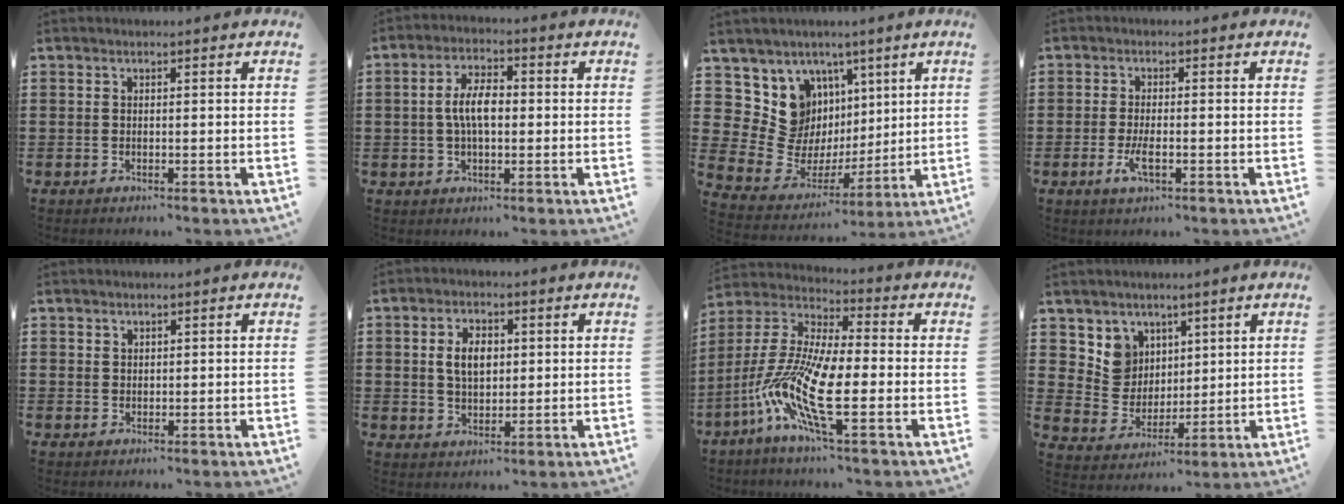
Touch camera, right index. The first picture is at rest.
{"total": 6.0, "force": [-0.1, 2.7, 5.3], "torque": [-0.106, 0.006, -0.006]}
{"total": 11.1, "force": [3.4, 10.3, 2.4], "torque": [-0.075, -0.038, 0.078]}
{"total": 3.5, "force": [-1.1, 1.0, 3.1], "torque": [-0.065, -0.004, -0.024]}
{"total": 1.1, "force": [0.9, 0.7, 0.1], "torque": [-0.003, 0.001, 0.019]}
{"total": 5.0, "force": [0.8, 3.1, 3.8], "torque": [-0.081, 0.007, 0.007]}
{"total": 13.6, "force": [-4.2, 3.3, 12.5], "torque": [-0.293, -0.020, -0.090]}
{"total": 7.0, "force": [3.7, 6.0, 0.5], "torque": [-0.051, -0.011, 0.074]}